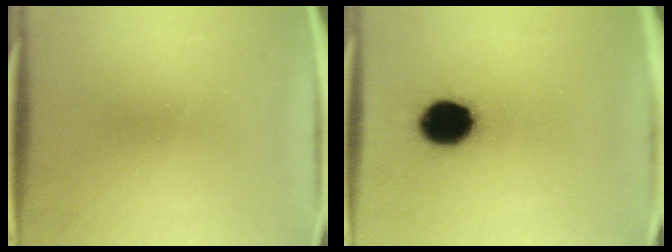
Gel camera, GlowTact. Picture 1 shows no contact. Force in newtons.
{"total": 12.0}